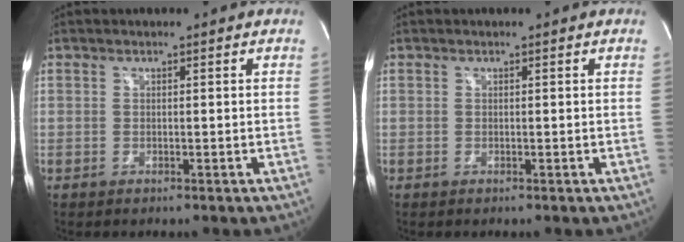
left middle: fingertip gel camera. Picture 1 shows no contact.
{"total": 0.0}